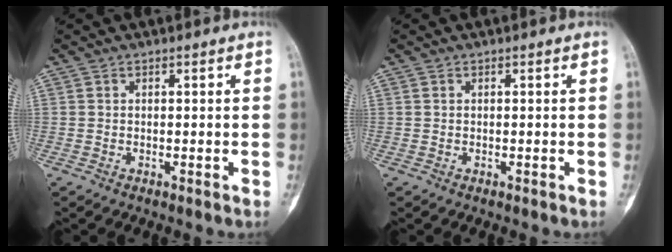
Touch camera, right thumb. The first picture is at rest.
{"total": 0.0}